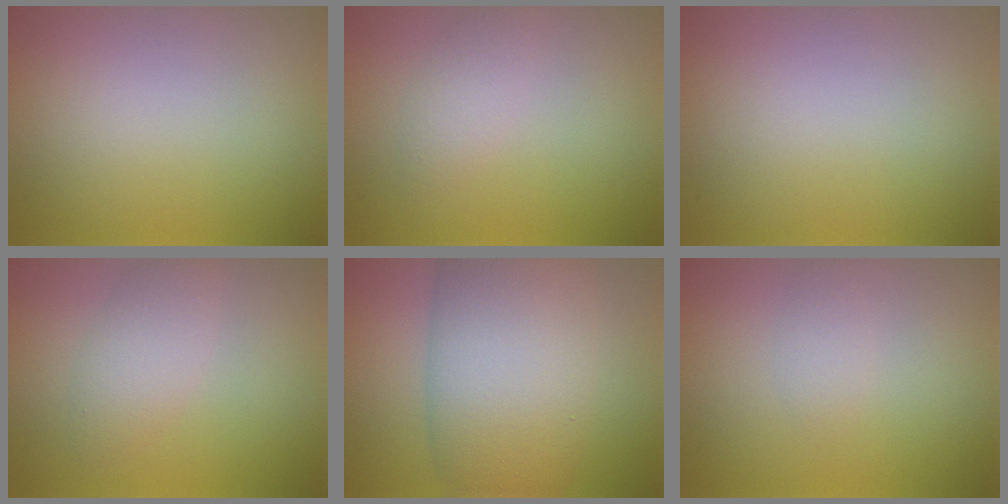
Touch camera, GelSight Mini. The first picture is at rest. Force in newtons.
{"total": 1.7, "press": 1.7, "slide": 0.1}
{"total": 0.0}
{"total": 2.7, "press": 2.7, "slide": 0.2}
{"total": 11.6, "press": 11.6, "slide": 0.5}
{"total": 1.2, "press": 1.2, "slide": 0.0}